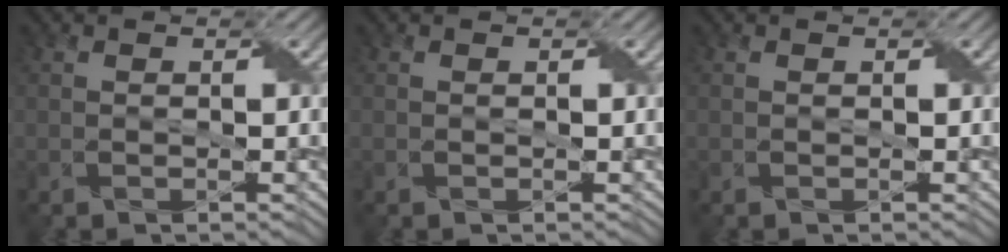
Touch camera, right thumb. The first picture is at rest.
{"total": 0.0}
{"total": 0.0}